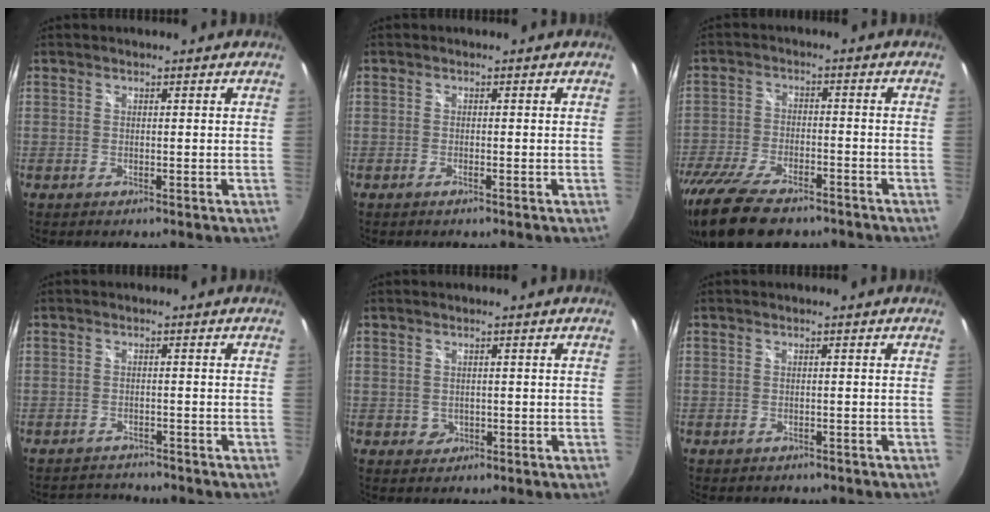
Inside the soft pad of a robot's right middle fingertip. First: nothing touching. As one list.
[{"total": 0.9, "force": [-0.6, 0.0, 0.6], "torque": [-0.010, -0.001, -0.013]}, {"total": 16.5, "force": [-12.5, 6.1, 8.9], "torque": [-0.199, -0.040, -0.214]}, {"total": 5.1, "force": [-4.9, 1.1, 0.4], "torque": [-0.021, 0.008, -0.075]}, {"total": 1.5, "force": [-0.2, 1.4, 0.3], "torque": [-0.002, -0.001, -0.001]}, {"total": 2.0, "force": [-1.7, 1.0, 0.5], "torque": [-0.013, -0.004, -0.020]}]